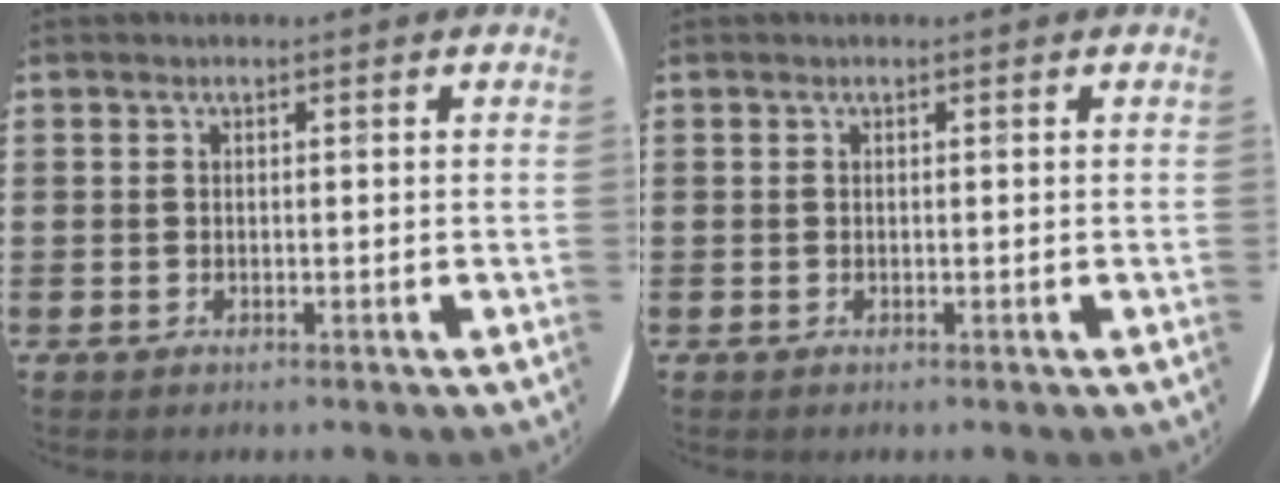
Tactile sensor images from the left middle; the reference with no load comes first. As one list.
[{"total": 0.0}]